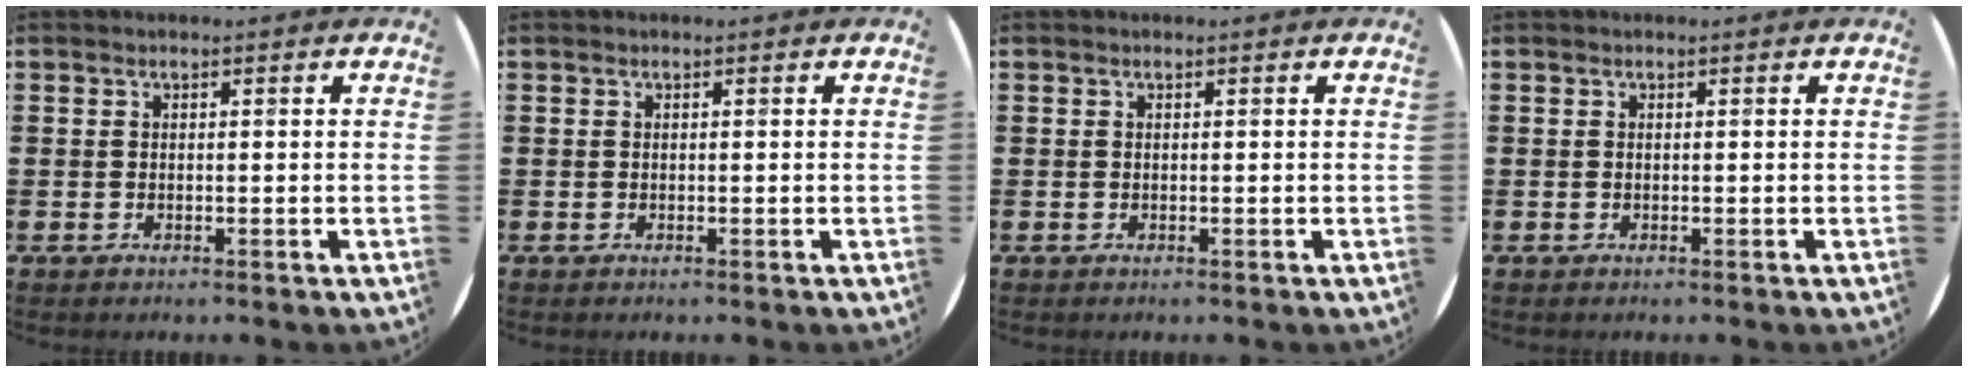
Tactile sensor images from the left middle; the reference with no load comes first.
{"total": 0.0}
{"total": 0.0}
{"total": 0.0}